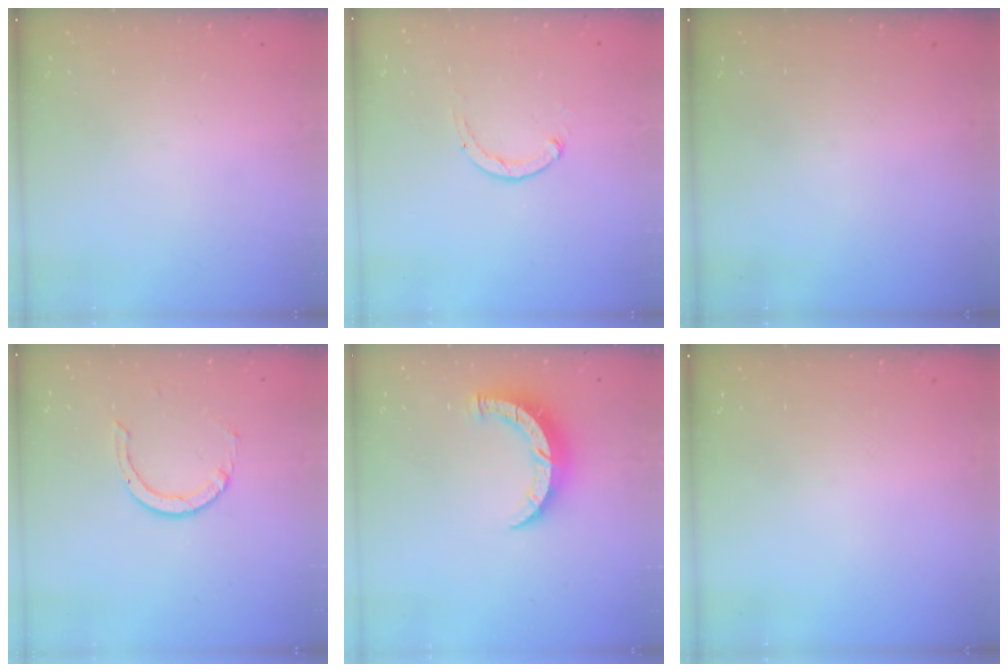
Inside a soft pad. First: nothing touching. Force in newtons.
{"total": 1.8, "press": 1.7, "slide": 0.5}
{"total": 0.0}
{"total": 1.7, "press": 1.7, "slide": 0.1}
{"total": 7.5, "press": 7.5, "slide": 0.5}
{"total": 0.0}